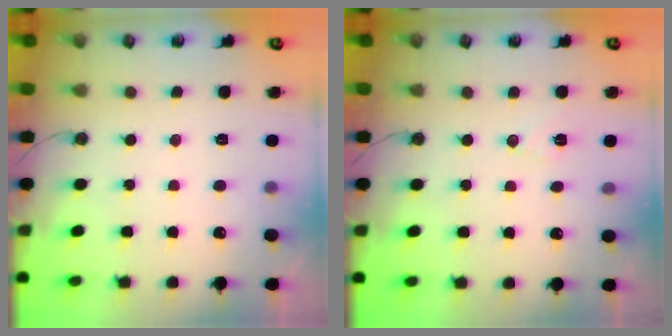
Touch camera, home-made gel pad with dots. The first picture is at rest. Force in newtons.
{"total": 6.7, "press": 5.0, "slide": 4.4}